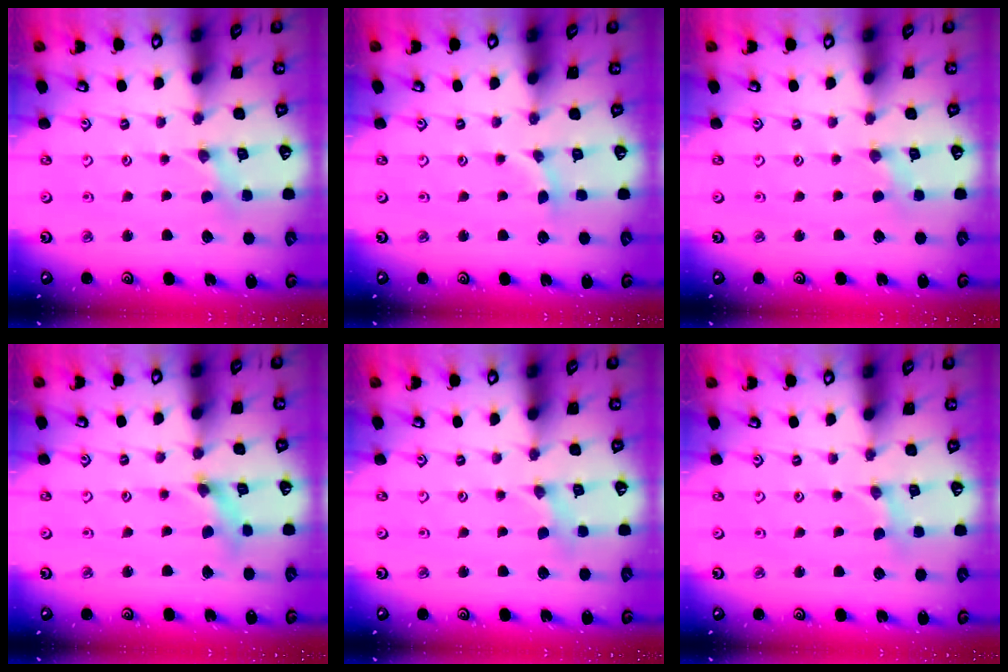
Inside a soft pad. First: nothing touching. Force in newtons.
{"total": 3.6, "press": 3.6, "slide": 0.3}
{"total": 0.0}
{"total": 3.0, "press": 3.0, "slide": 0.2}
{"total": 1.2, "press": 1.1, "slide": 0.2}
{"total": 1.7, "press": 1.7, "slide": 0.2}